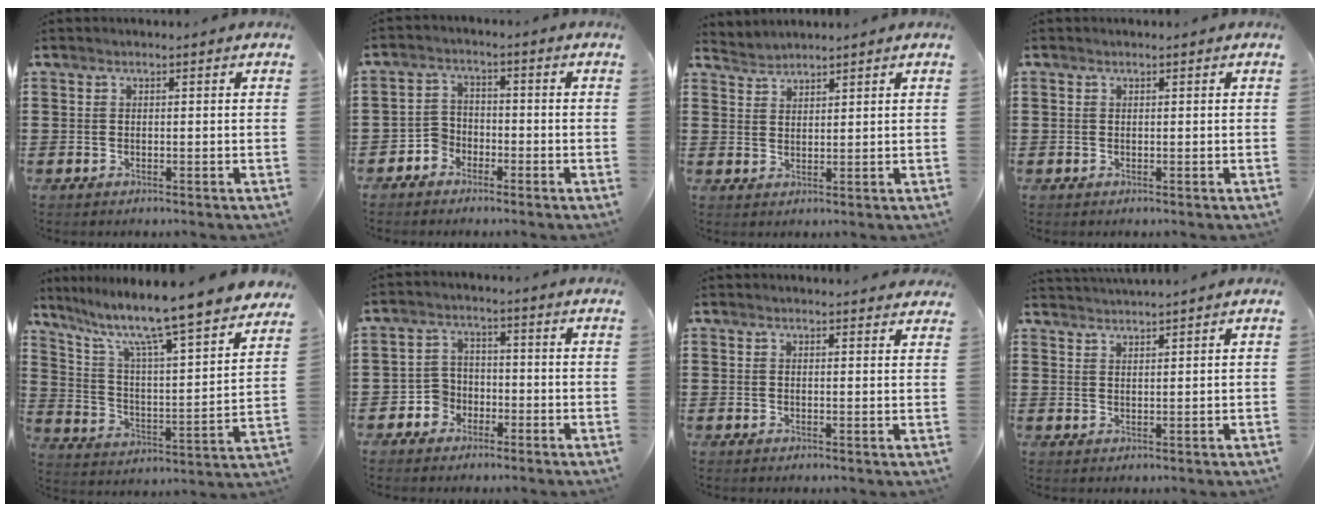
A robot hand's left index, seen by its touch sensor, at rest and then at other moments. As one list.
[{"total": 3.4, "force": [-2.5, 2.2, 0.4], "torque": [-0.018, 0.007, -0.055]}, {"total": 2.2, "force": [2.1, 0.0, -0.5], "torque": [0.003, -0.001, 0.042]}, {"total": 0.0}, {"total": 10.6, "force": [9.0, 0.0, 5.6], "torque": [-0.137, -0.070, 0.142]}, {"total": 4.0, "force": [-2.2, 3.2, 1.0], "torque": [-0.035, 0.005, -0.047]}, {"total": 1.8, "force": [1.8, 0.0, 0.3], "torque": [-0.010, 0.000, 0.035]}, {"total": 2.0, "force": [1.9, -0.5, -0.2], "torque": [-0.001, -0.004, 0.038]}]